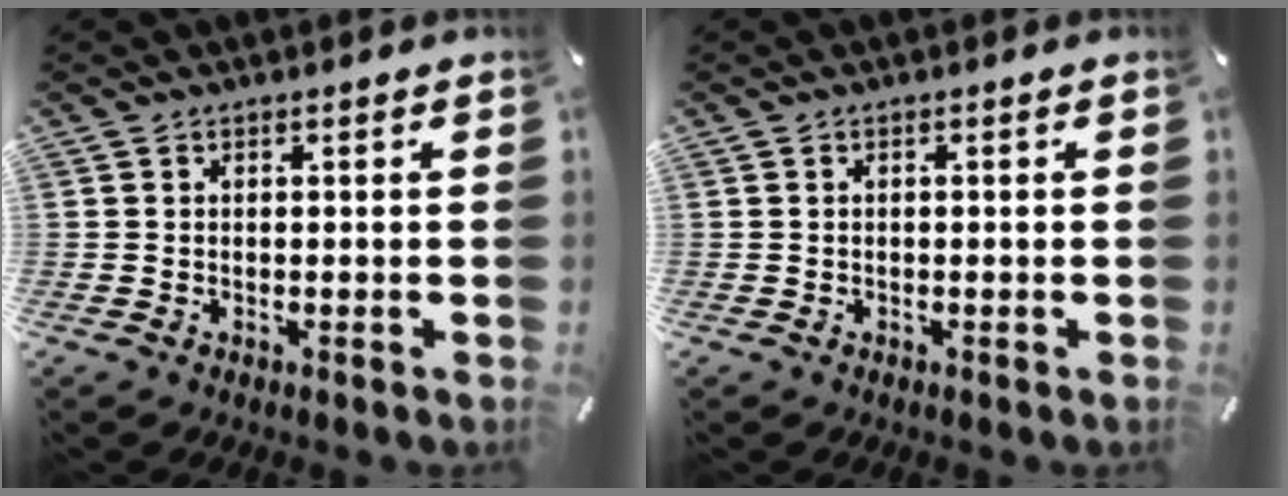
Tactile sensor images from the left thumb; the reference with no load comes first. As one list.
[{"total": 0.7, "force": [-0.2, 0.2, 0.6], "torque": [-0.012, -0.001, -0.003]}]